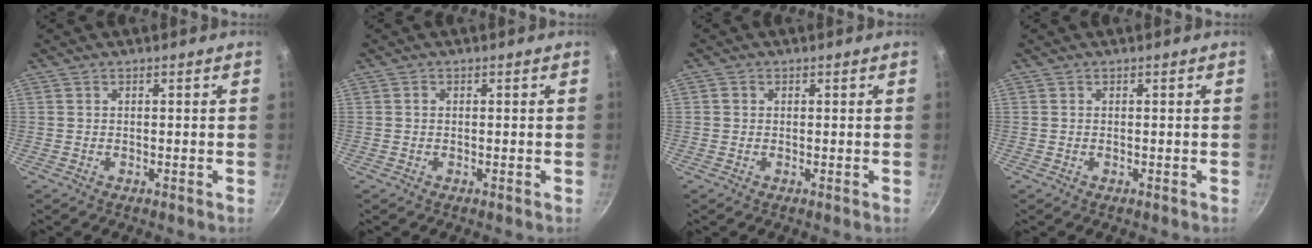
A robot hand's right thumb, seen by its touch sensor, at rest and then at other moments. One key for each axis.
{"total": 0.6, "fx": 0.1, "fy": 0.5, "fz": 0.3, "tx": -0.006, "ty": 0.004, "tz": -0.001}
{"total": 1.0, "fx": 0.1, "fy": 1.0, "fz": 0.3, "tx": -0.002, "ty": 0.002, "tz": -0.001}
{"total": 0.0}